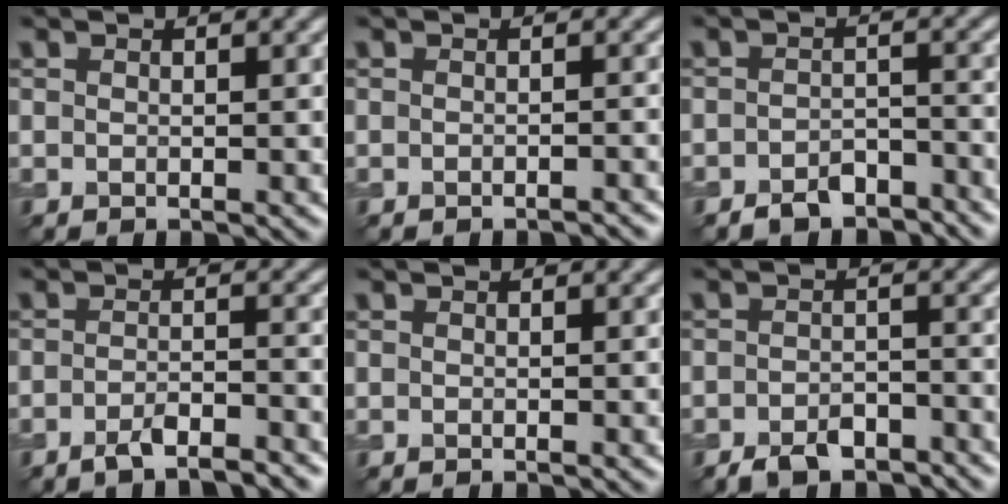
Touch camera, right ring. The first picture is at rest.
{"total": 1.0, "force": [-1.0, 0.1, 0.3], "torque": [-0.001, 0.001, -0.012]}
{"total": 3.7, "force": [-3.0, 1.8, 1.3], "torque": [-0.018, 0.002, -0.053]}
{"total": 3.2, "force": [-2.5, 0.7, 1.8], "torque": [-0.026, 0.003, -0.047]}
{"total": 0.0}
{"total": 3.9, "force": [-3.0, 1.8, 1.7], "torque": [-0.027, 0.000, -0.052]}